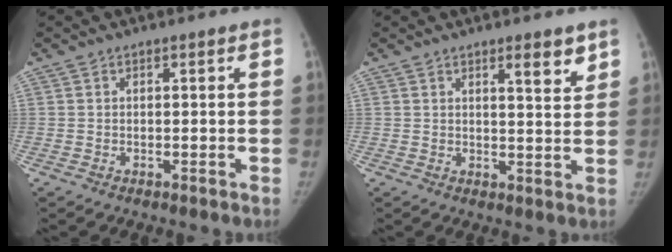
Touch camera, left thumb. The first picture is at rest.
{"total": 4.9, "force": [3.2, 1.1, 3.5], "torque": [-0.041, -0.023, 0.045]}